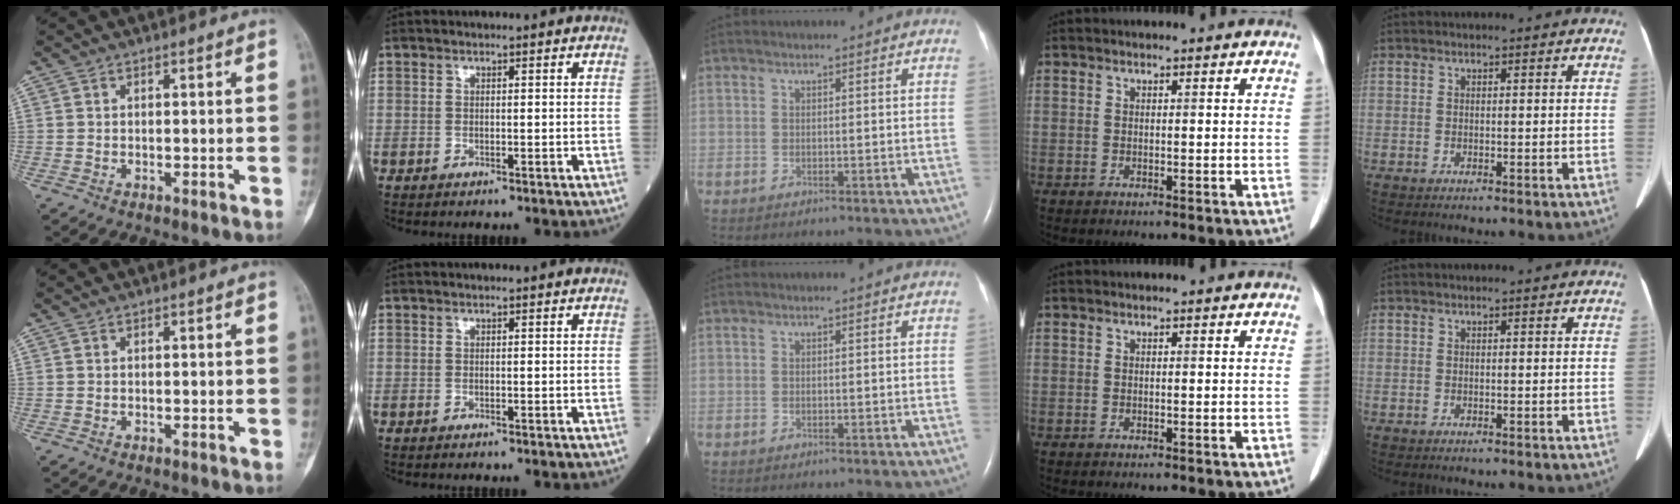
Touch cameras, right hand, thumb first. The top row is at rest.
{}